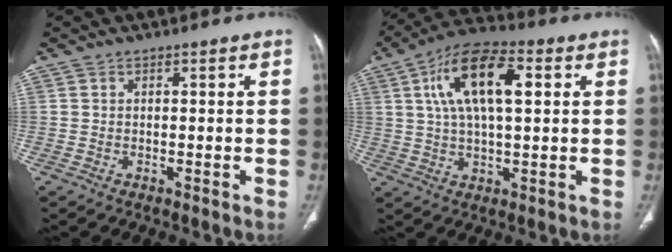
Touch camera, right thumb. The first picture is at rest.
{"total": 14.8, "force": [4.1, 6.4, 12.7], "torque": [-0.227, 0.017, 0.067]}